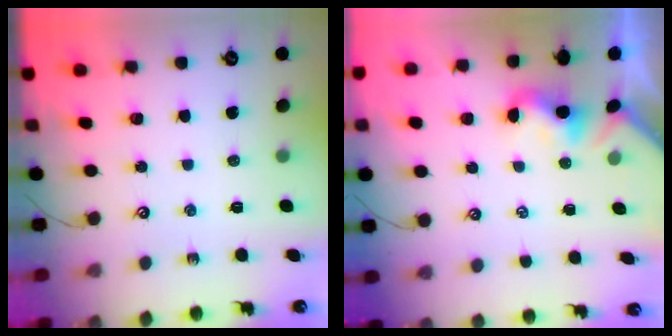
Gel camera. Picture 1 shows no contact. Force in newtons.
{"total": 1.9, "press": 1.8, "slide": 0.5}